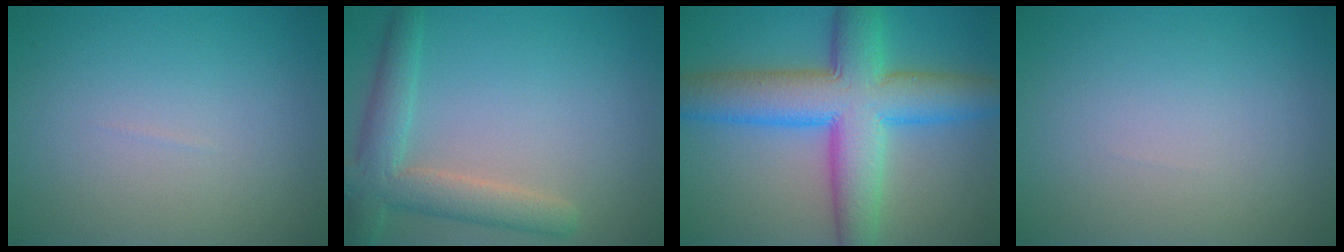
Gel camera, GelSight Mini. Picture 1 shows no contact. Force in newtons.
{"total": 4.6, "press": 4.6, "slide": 0.6}
{"total": 10.4, "press": 10.4, "slide": 0.4}
{"total": 0.0}